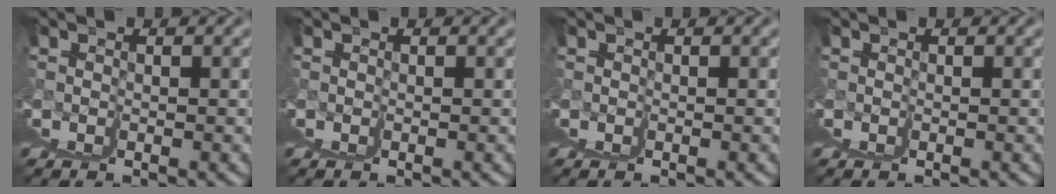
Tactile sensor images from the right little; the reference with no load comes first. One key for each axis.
{"total": 0.0}
{"total": 0.0}
{"total": 0.0}